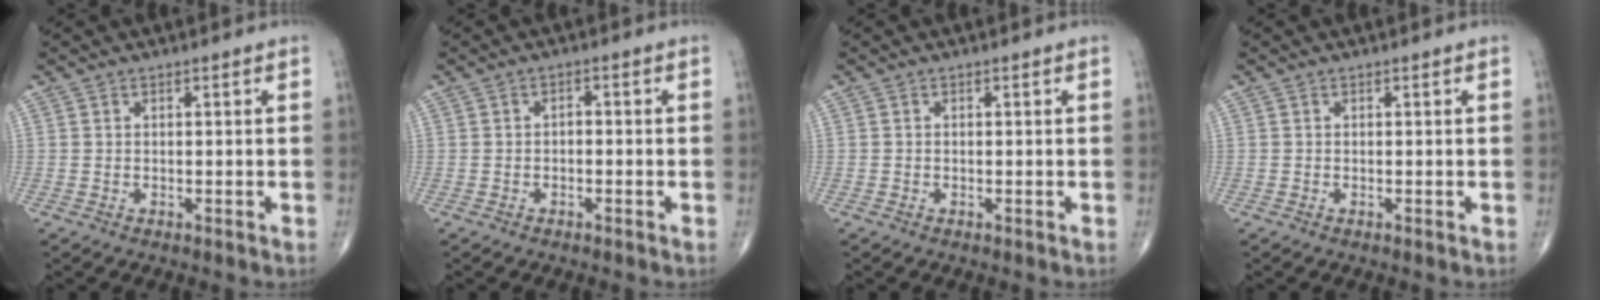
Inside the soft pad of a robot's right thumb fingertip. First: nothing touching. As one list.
[{"total": 1.2, "force": [-0.5, 0.8, 0.8], "torque": [-0.007, 0.008, -0.012]}, {"total": 0.0}, {"total": 0.0}]